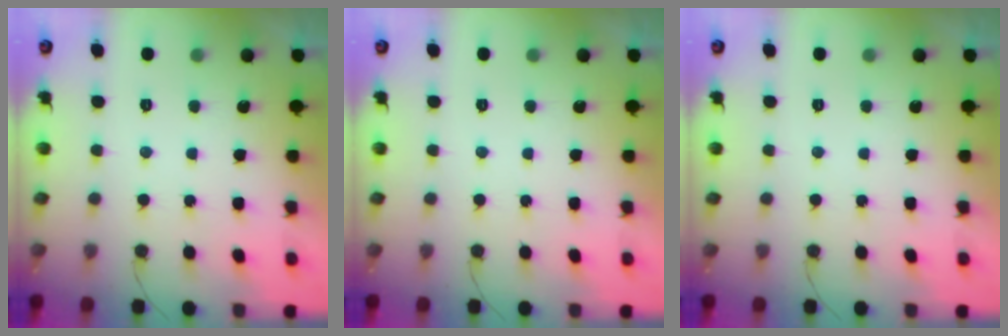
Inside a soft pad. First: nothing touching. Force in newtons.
{"total": 0.0}
{"total": 0.0}